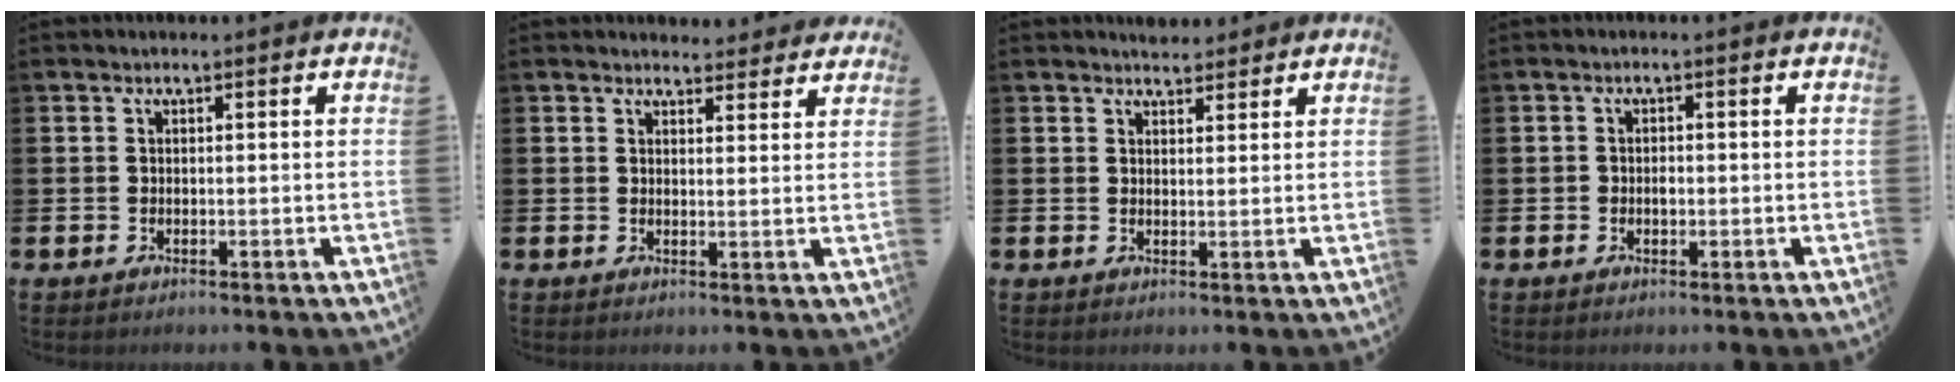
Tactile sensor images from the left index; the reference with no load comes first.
{"total": 3.2, "force": [3.1, 0.8, -0.1], "torque": [0.007, -0.018, 0.055]}
{"total": 2.9, "force": [2.8, 0.7, -0.3], "torque": [0.010, -0.014, 0.050]}
{"total": 1.1, "force": [-0.2, 0.9, 0.7], "torque": [-0.002, 0.000, -0.007]}